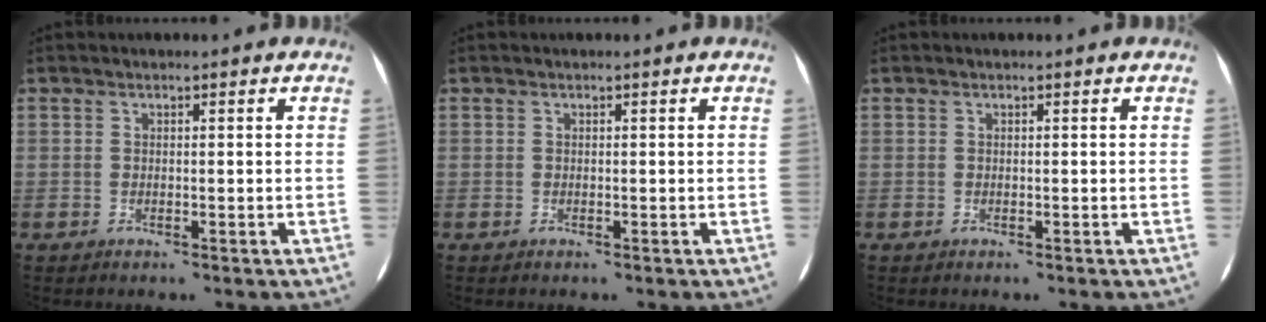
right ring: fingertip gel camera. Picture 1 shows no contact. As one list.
[{"total": 0.0}, {"total": 0.0}]